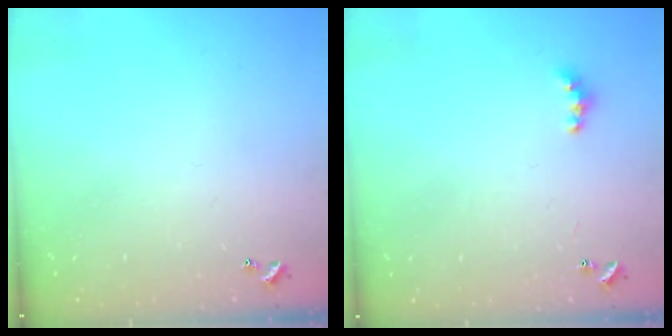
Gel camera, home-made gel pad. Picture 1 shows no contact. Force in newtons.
{"total": 4.2, "press": 4.2, "slide": 0.6}